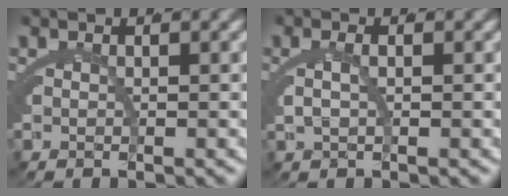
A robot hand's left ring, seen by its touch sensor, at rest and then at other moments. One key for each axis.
{"total": 1.6, "fx": 0.0, "fy": 0.5, "fz": 1.5, "tx": -0.035, "ty": 0.004, "tz": 0.002}